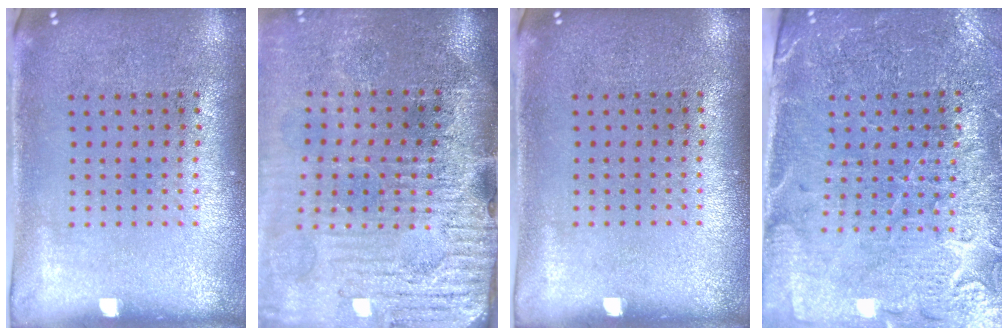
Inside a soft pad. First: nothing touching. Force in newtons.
{"total": 4.6, "press": 4.0, "slide": 2.4}
{"total": 0.0}
{"total": 3.3, "press": 3.2, "slide": 0.9}